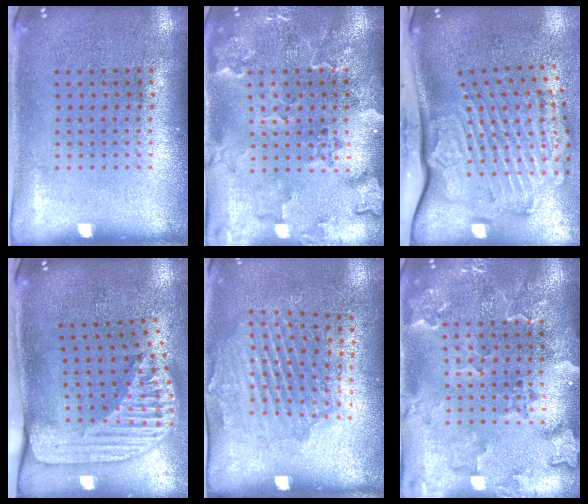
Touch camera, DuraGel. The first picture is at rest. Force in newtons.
{"total": 2.4, "press": 2.2, "slide": 1.0}
{"total": 3.6, "press": 2.4, "slide": 2.6}
{"total": 2.6, "press": 1.8, "slide": 1.8}
{"total": 1.6, "press": 1.4, "slide": 0.8}
{"total": 2.4, "press": 2.2, "slide": 0.9}